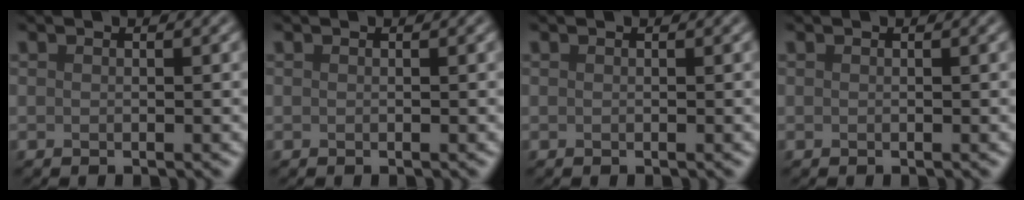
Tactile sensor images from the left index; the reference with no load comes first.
{"total": 0.0}
{"total": 0.0}
{"total": 0.0}